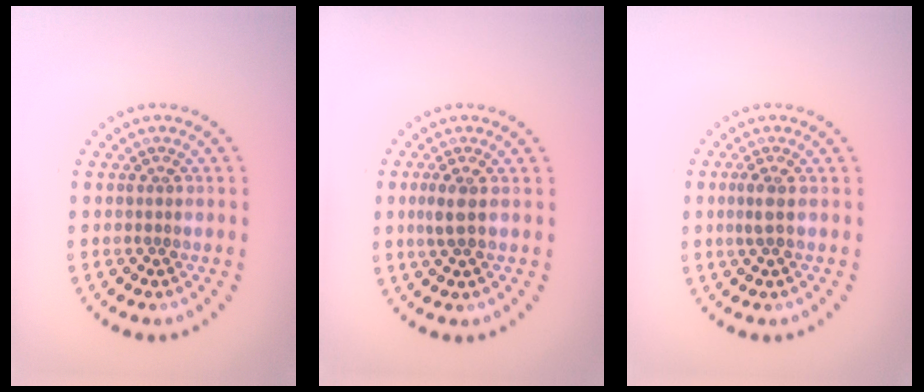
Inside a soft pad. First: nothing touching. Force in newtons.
{"total": 1.7, "press": 1.6, "slide": 0.6}
{"total": 1.3, "press": 1.1, "slide": 0.5}